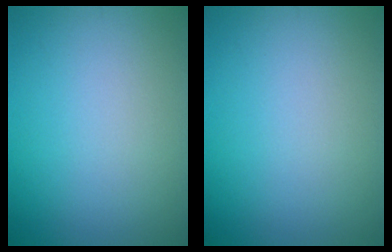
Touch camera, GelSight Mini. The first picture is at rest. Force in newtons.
{"total": 0.0}